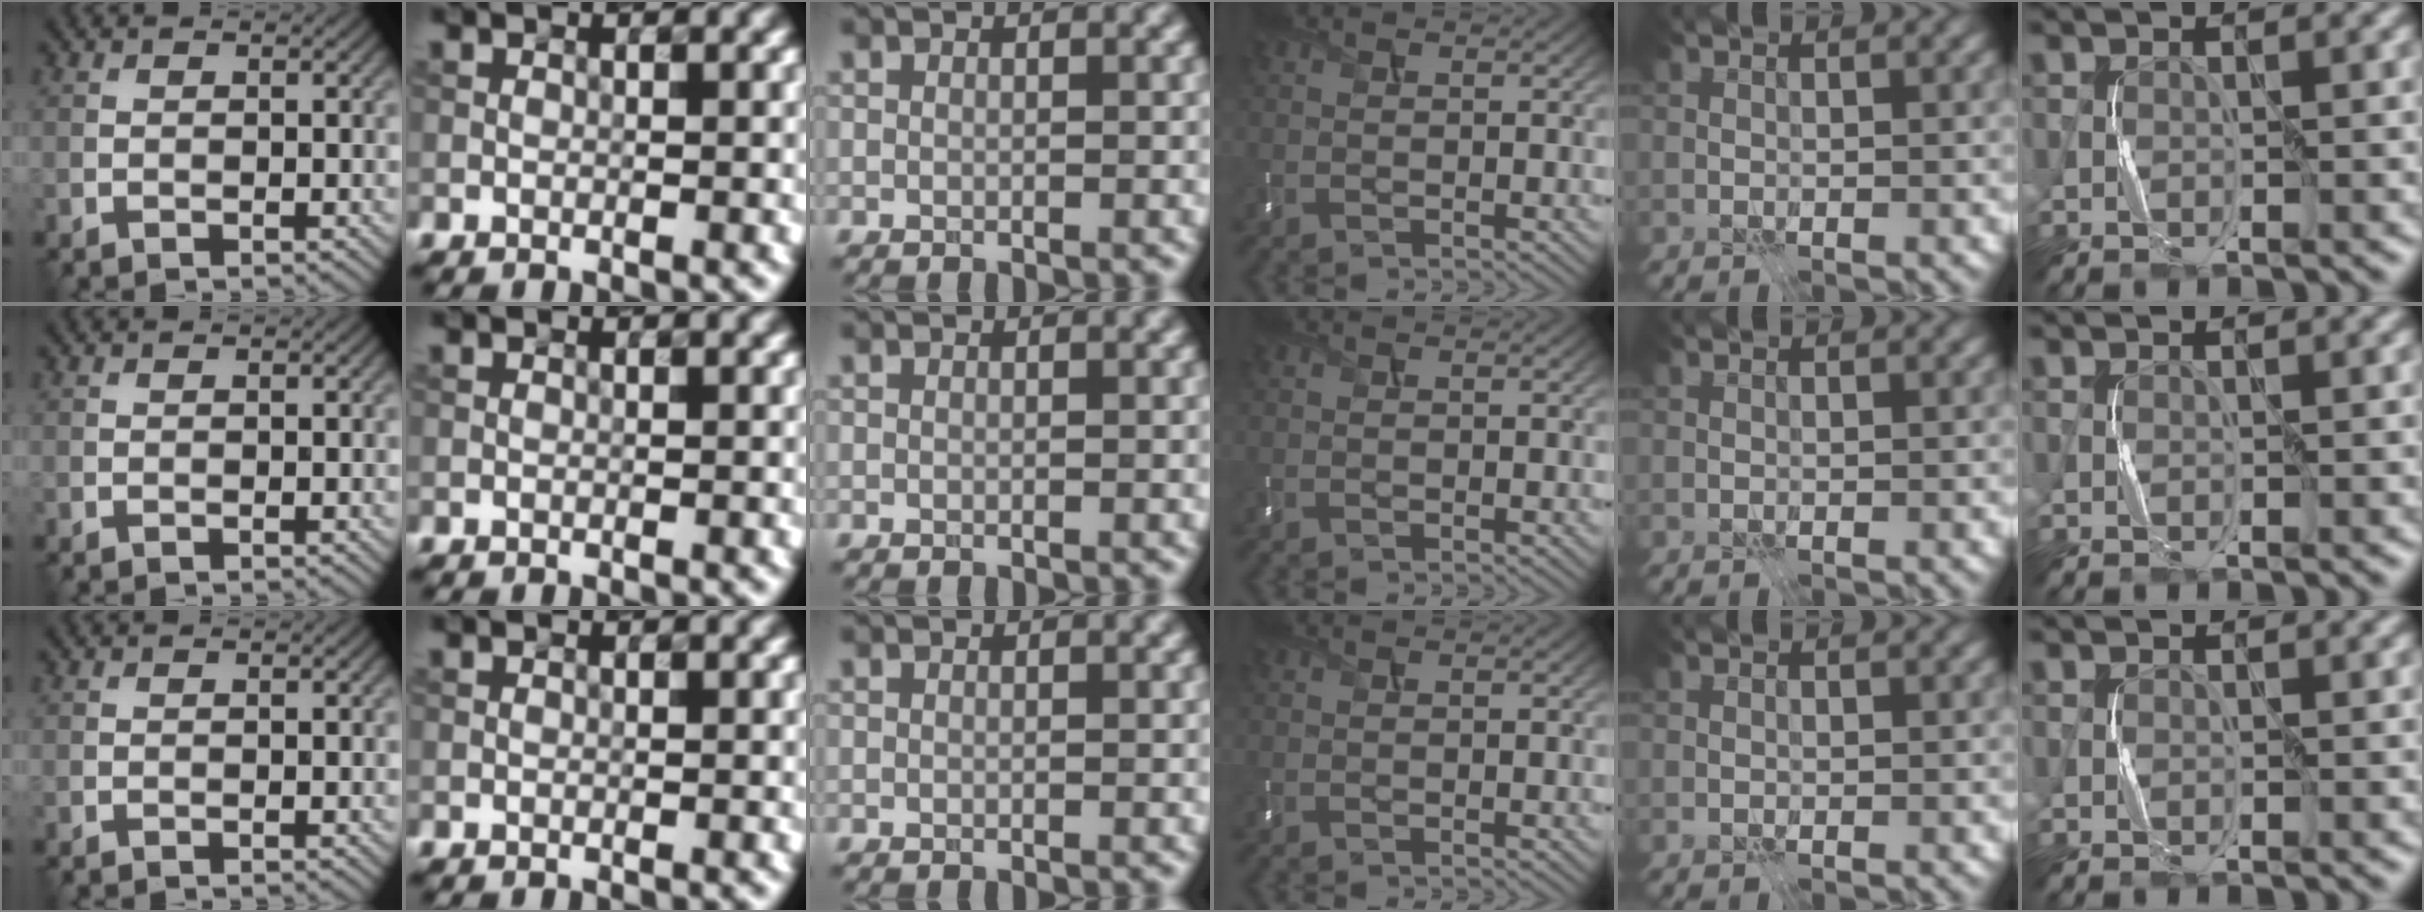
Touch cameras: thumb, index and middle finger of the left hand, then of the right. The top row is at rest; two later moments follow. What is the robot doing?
{"motion": "press", "object": "memory foam"}